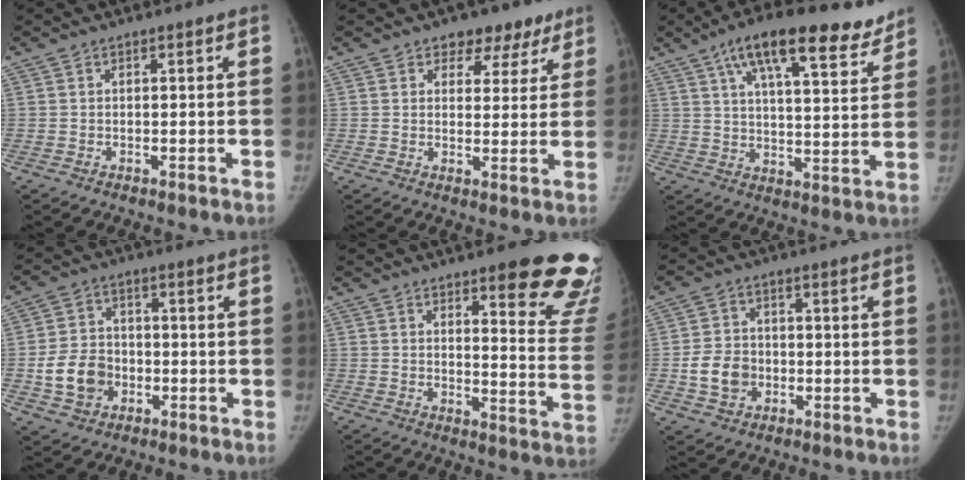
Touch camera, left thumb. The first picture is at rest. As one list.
[{"total": 7.2, "force": [4.7, 4.9, 2.4], "torque": [0.018, -0.015, 0.061]}, {"total": 17.8, "force": [11.5, 6.1, 12.2], "torque": [-0.157, -0.024, 0.180]}, {"total": 9.0, "force": [-2.5, 7.4, 4.5], "torque": [-0.061, 0.018, -0.041]}, {"total": 17.8, "force": [12.1, 3.8, 12.5], "torque": [-0.116, -0.083, 0.142]}, {"total": 7.3, "force": [-1.6, 6.1, 3.7], "torque": [-0.045, 0.011, -0.028]}]